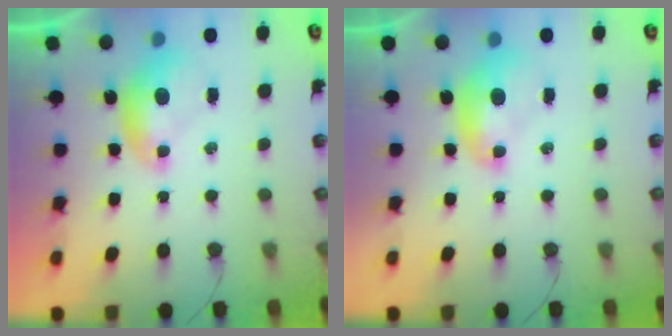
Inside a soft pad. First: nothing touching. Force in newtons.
{"total": 1.6, "press": 1.5, "slide": 0.1}